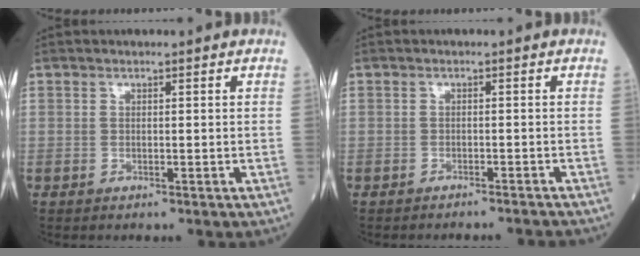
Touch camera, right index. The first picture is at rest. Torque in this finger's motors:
{"motor_torque": [-0.10, -0.05, -0.03, 0.02]}